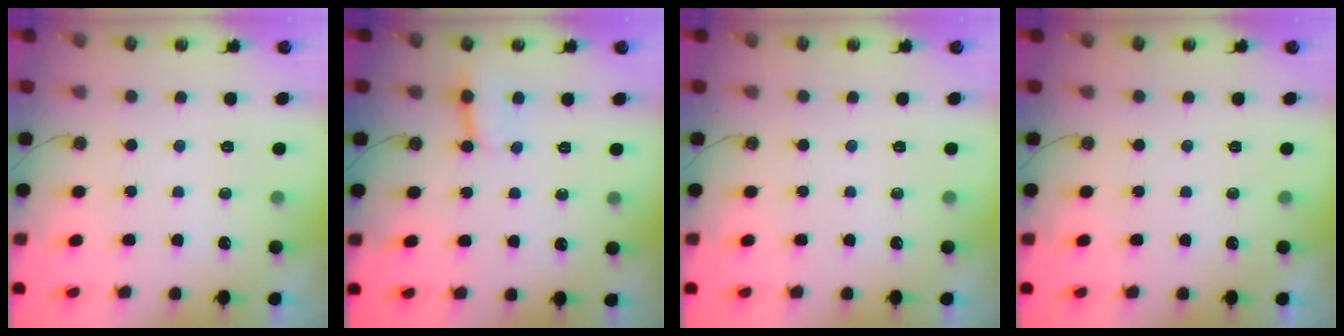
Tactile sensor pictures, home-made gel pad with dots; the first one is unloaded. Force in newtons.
{"total": 2.9, "press": 2.8, "slide": 0.5}
{"total": 0.0}
{"total": 0.0}